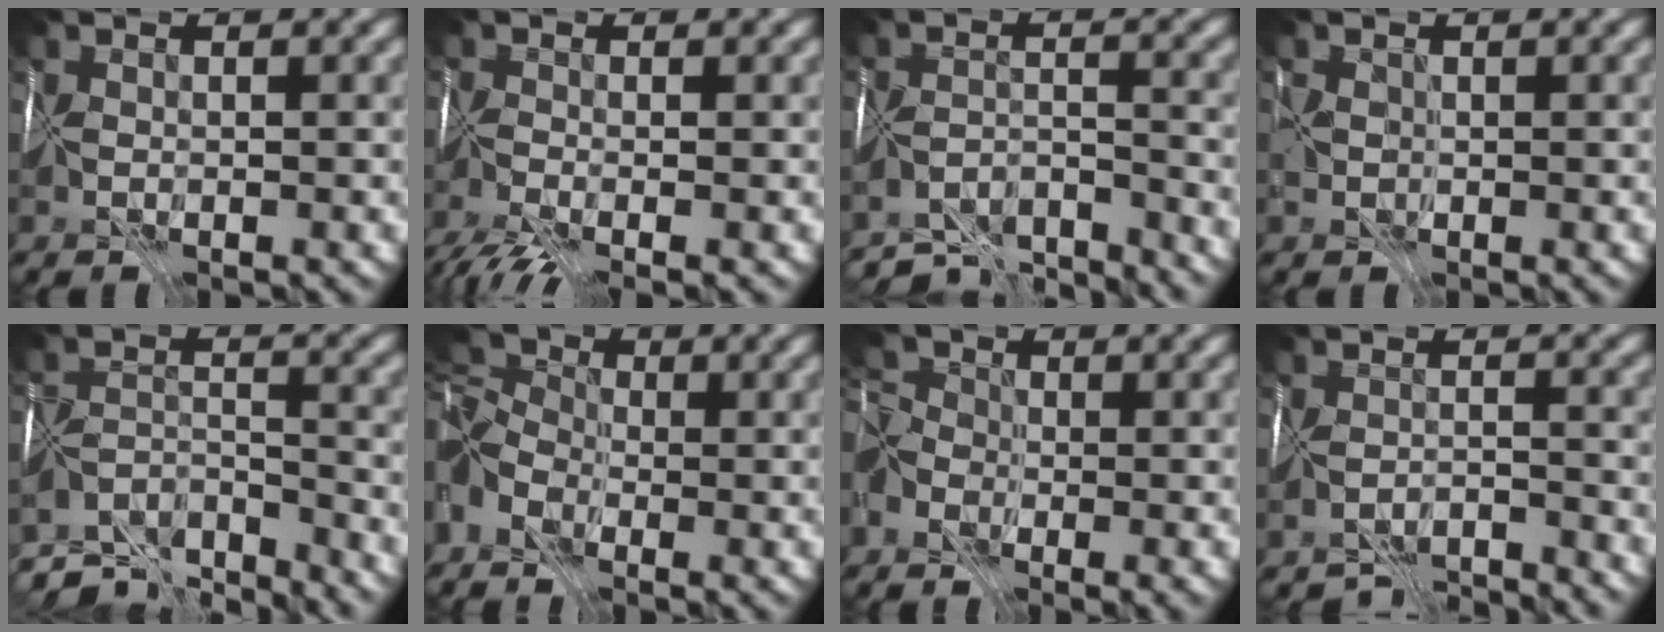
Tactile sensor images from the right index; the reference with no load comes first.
{"total": 5.2, "force": [-3.5, 1.7, 3.4], "torque": [-0.070, -0.032, -0.056]}
{"total": 8.1, "force": [-7.8, 1.2, 1.4], "torque": [-0.019, -0.005, -0.118]}
{"total": 0.8, "force": [0.3, 0.7, -0.1], "torque": [0.002, 0.001, 0.007]}
{"total": 8.3, "force": [-7.8, 2.0, 1.9], "torque": [-0.026, 0.000, -0.121]}
{"total": 6.3, "force": [-1.5, 4.2, 4.5], "torque": [-0.113, -0.002, -0.024]}
{"total": 6.5, "force": [-3.0, 4.1, 4.1], "torque": [-0.086, -0.009, -0.043]}
{"total": 5.1, "force": [-5.1, 0.1, 0.5], "torque": [-0.008, -0.011, -0.079]}